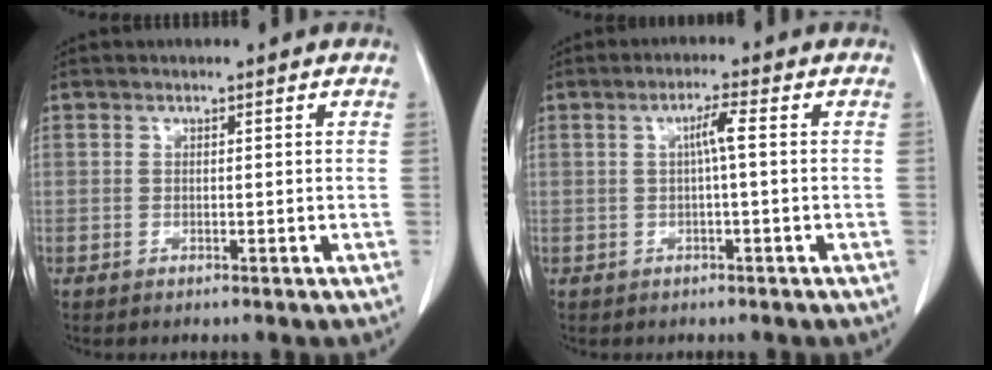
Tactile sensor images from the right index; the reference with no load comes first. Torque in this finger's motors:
{"motor_torque": [0.41, -0.12, 0.20, 0.06]}